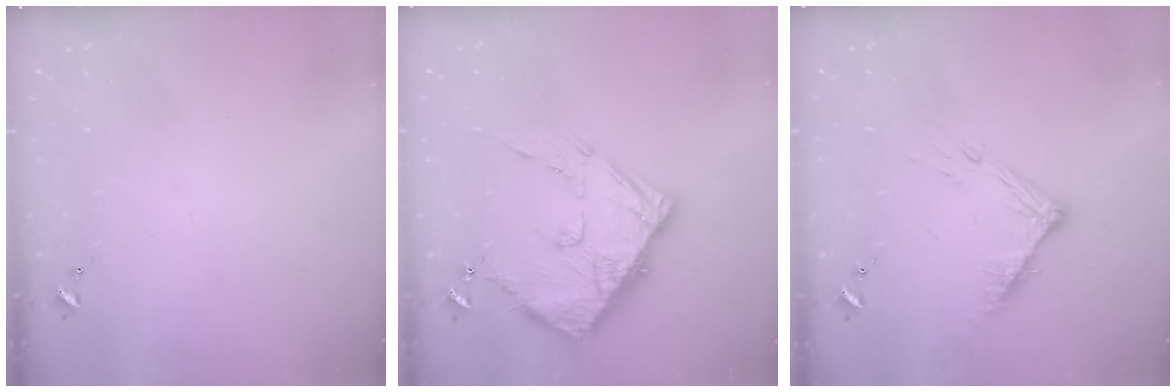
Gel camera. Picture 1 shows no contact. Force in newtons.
{"total": 14.4, "press": 14.3, "slide": 1.4}
{"total": 10.5, "press": 10.5, "slide": 0.8}